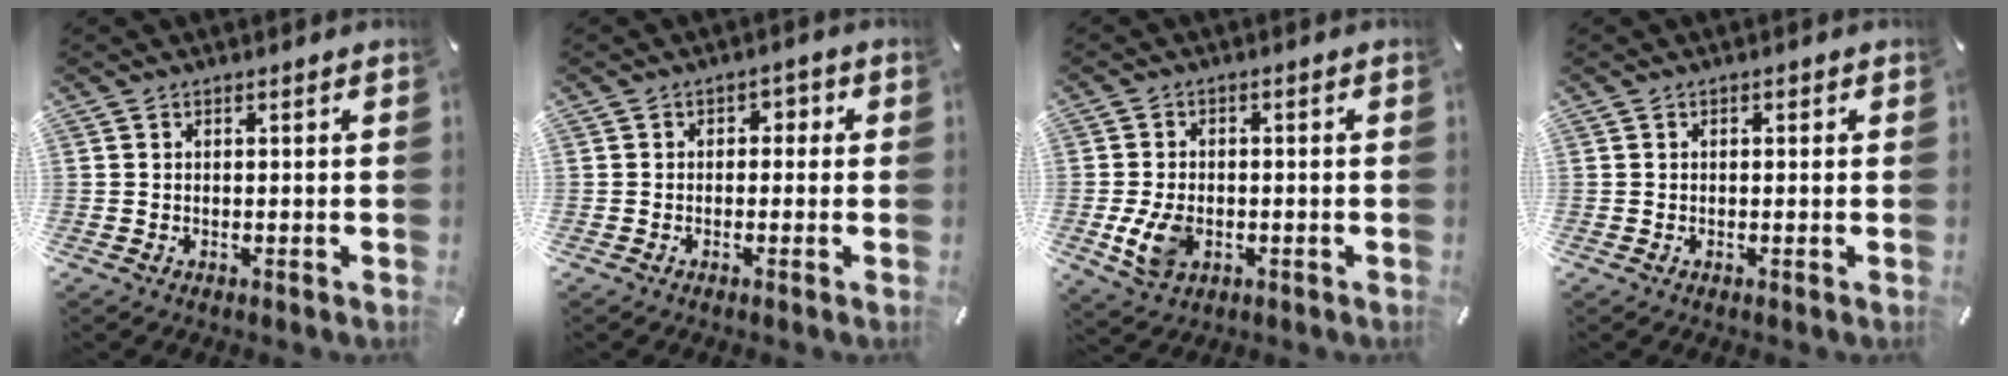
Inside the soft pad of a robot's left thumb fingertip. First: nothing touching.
{"total": 2.1, "force": [-1.2, 1.5, 0.8], "torque": [-0.017, 0.014, -0.028]}
{"total": 7.8, "force": [-2.0, 5.5, 5.2], "torque": [-0.113, 0.001, -0.036]}
{"total": 0.7, "force": [-0.1, 0.5, 0.4], "torque": [-0.007, 0.004, -0.002]}